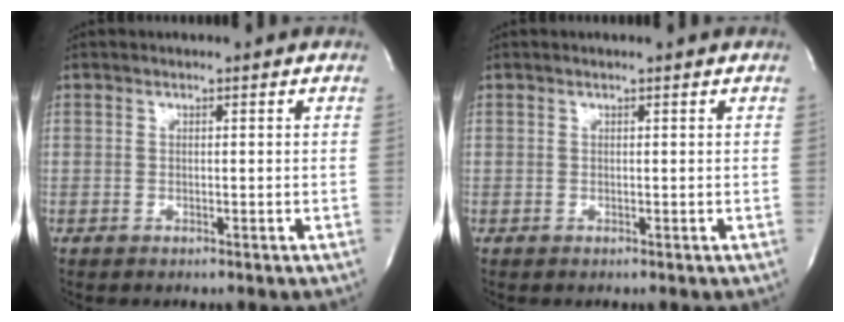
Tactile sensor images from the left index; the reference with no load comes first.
{"total": 0.0}